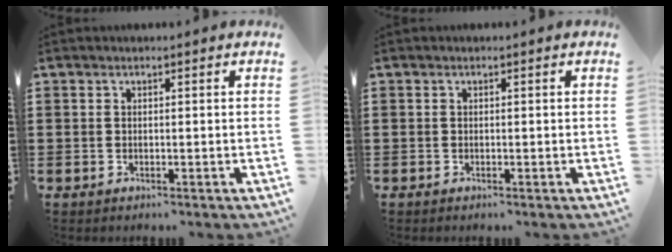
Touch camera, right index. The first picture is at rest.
{"total": 0.0}